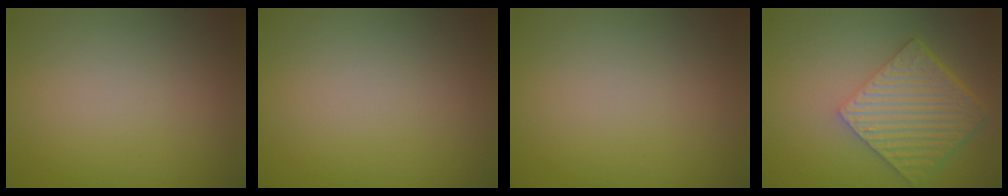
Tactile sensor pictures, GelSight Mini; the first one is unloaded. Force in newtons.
{"total": 0.0}
{"total": 0.0}
{"total": 6.9, "press": 5.0, "slide": 4.8}